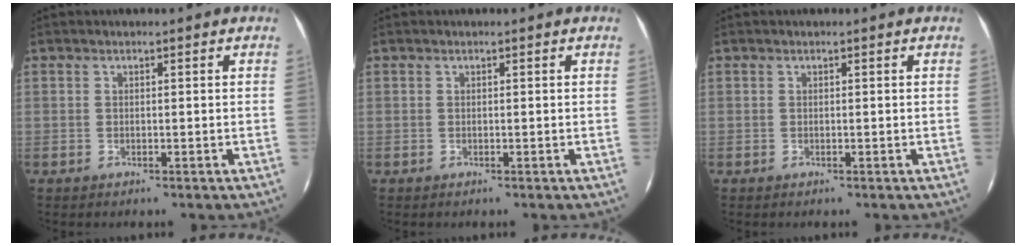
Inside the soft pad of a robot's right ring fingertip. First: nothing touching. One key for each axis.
{"total": 0.0}
{"total": 0.0}